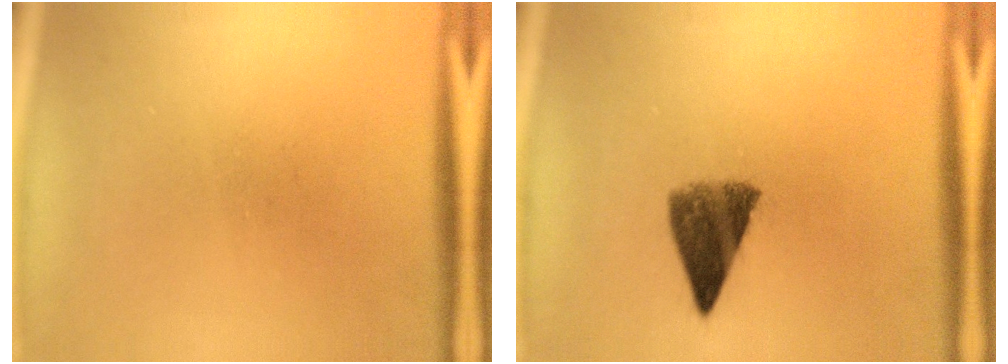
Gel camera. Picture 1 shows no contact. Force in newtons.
{"total": 6.7}